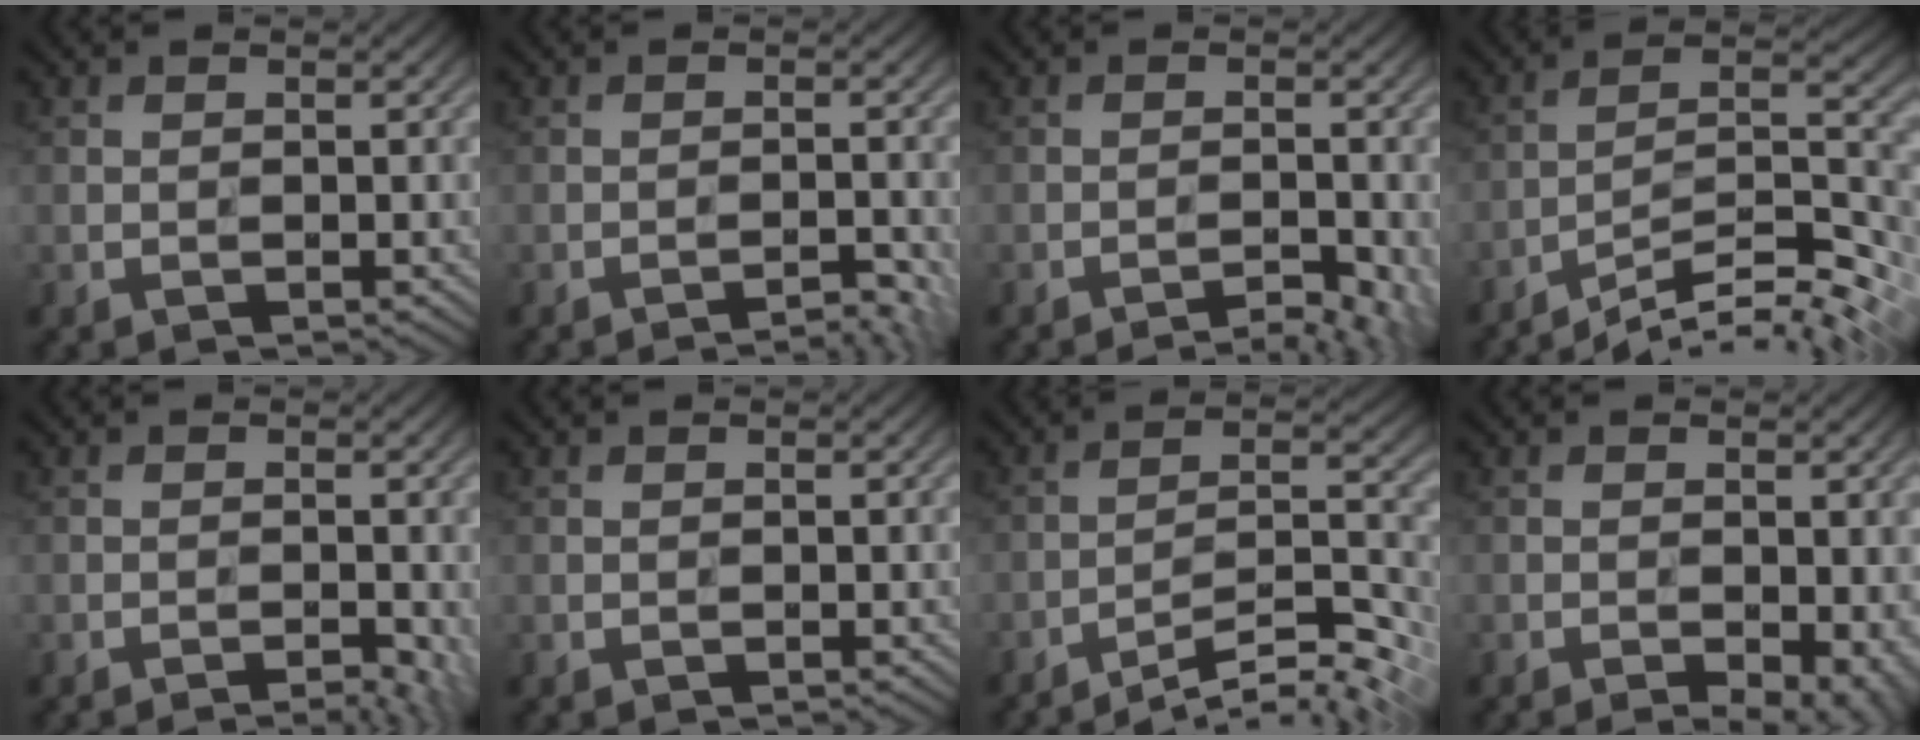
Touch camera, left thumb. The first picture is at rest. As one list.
[{"total": 3.0, "force": [-2.4, 0.3, 1.7], "torque": [-0.025, 0.010, -0.039]}, {"total": 4.0, "force": [-3.1, 0.8, 2.5], "torque": [-0.044, 0.009, -0.042]}, {"total": 11.2, "force": [-8.8, 1.7, 6.8], "torque": [-0.112, 0.012, -0.145]}, {"total": 2.3, "force": [-1.3, 0.5, 1.8], "torque": [-0.026, 0.001, -0.017]}, {"total": 0.0}, {"total": 10.2, "force": [-7.9, 1.3, 6.3], "torque": [-0.110, 0.012, -0.125]}, {"total": 4.7, "force": [-2.1, 1.9, 3.7], "torque": [-0.050, -0.010, -0.019]}]